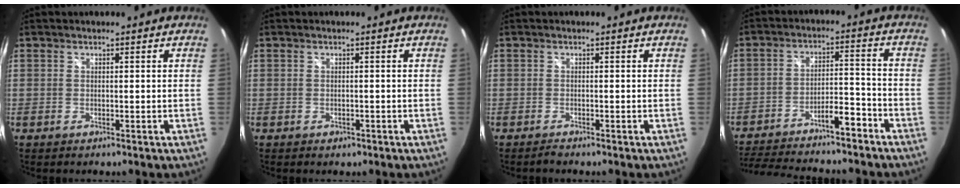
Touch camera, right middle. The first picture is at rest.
{"total": 1.2, "force": [-0.7, 0.8, 0.5], "torque": [-0.010, -0.002, -0.008]}
{"total": 0.9, "force": [-0.8, 0.0, 0.2], "torque": [-0.005, -0.005, -0.019]}
{"total": 15.6, "force": [-13.2, 3.1, 7.7], "torque": [-0.145, 0.022, -0.199]}